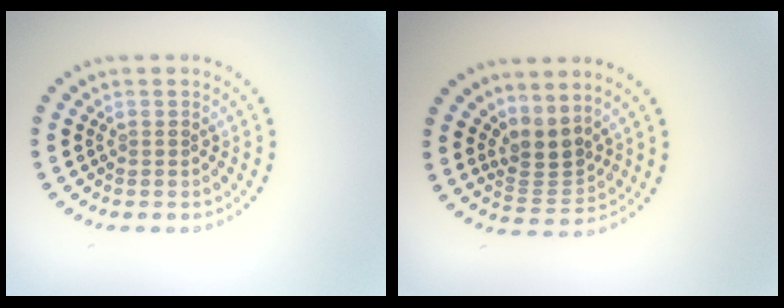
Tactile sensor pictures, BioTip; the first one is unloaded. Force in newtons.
{"total": 2.8, "press": 2.0, "slide": 2.0}